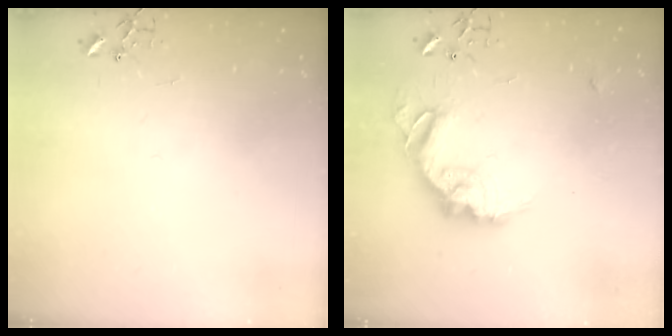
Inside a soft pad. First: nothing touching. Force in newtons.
{"total": 16.1, "press": 16.1, "slide": 1.0}